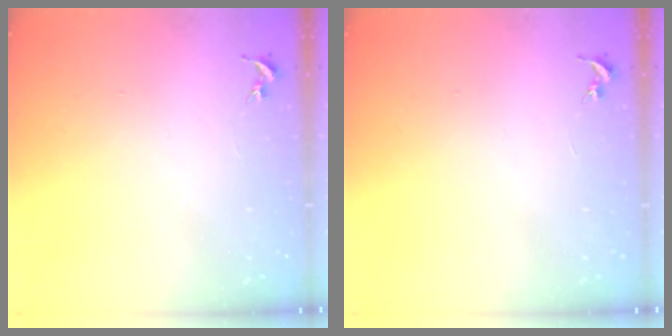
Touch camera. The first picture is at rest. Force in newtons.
{"total": 0.0}